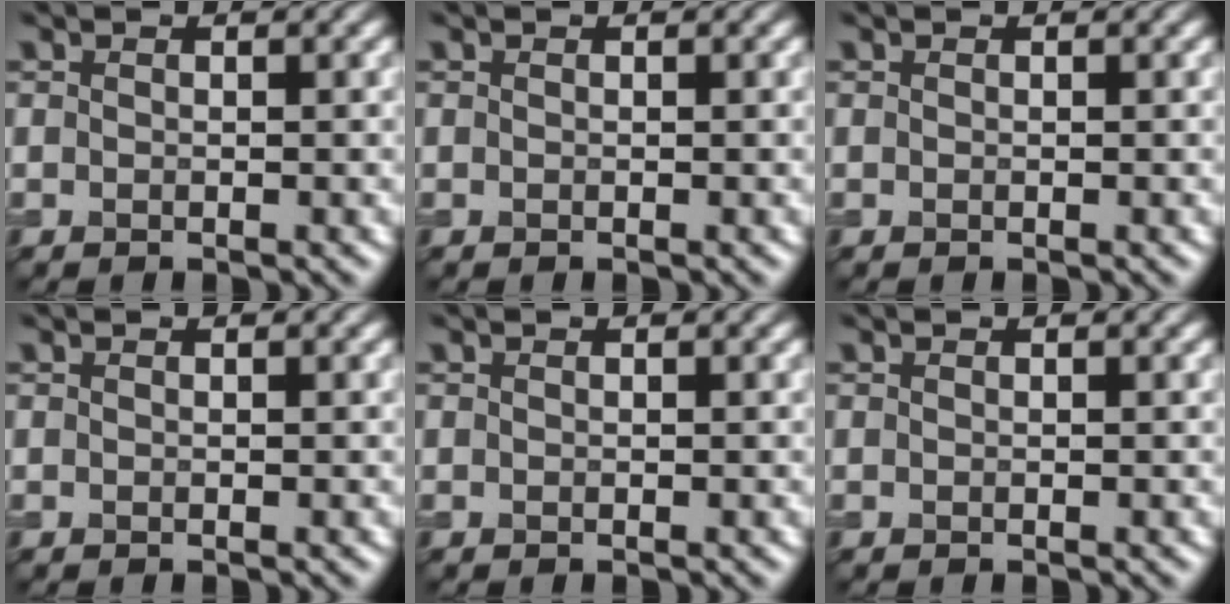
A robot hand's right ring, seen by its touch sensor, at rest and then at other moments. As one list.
[{"total": 0.0}, {"total": 0.0}, {"total": 0.0}, {"total": 0.0}, {"total": 0.0}]